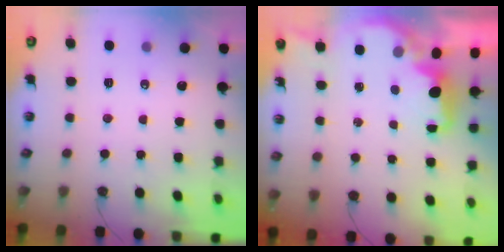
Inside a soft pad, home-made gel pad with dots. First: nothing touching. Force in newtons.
{"total": 2.2, "press": 2.0, "slide": 0.7}